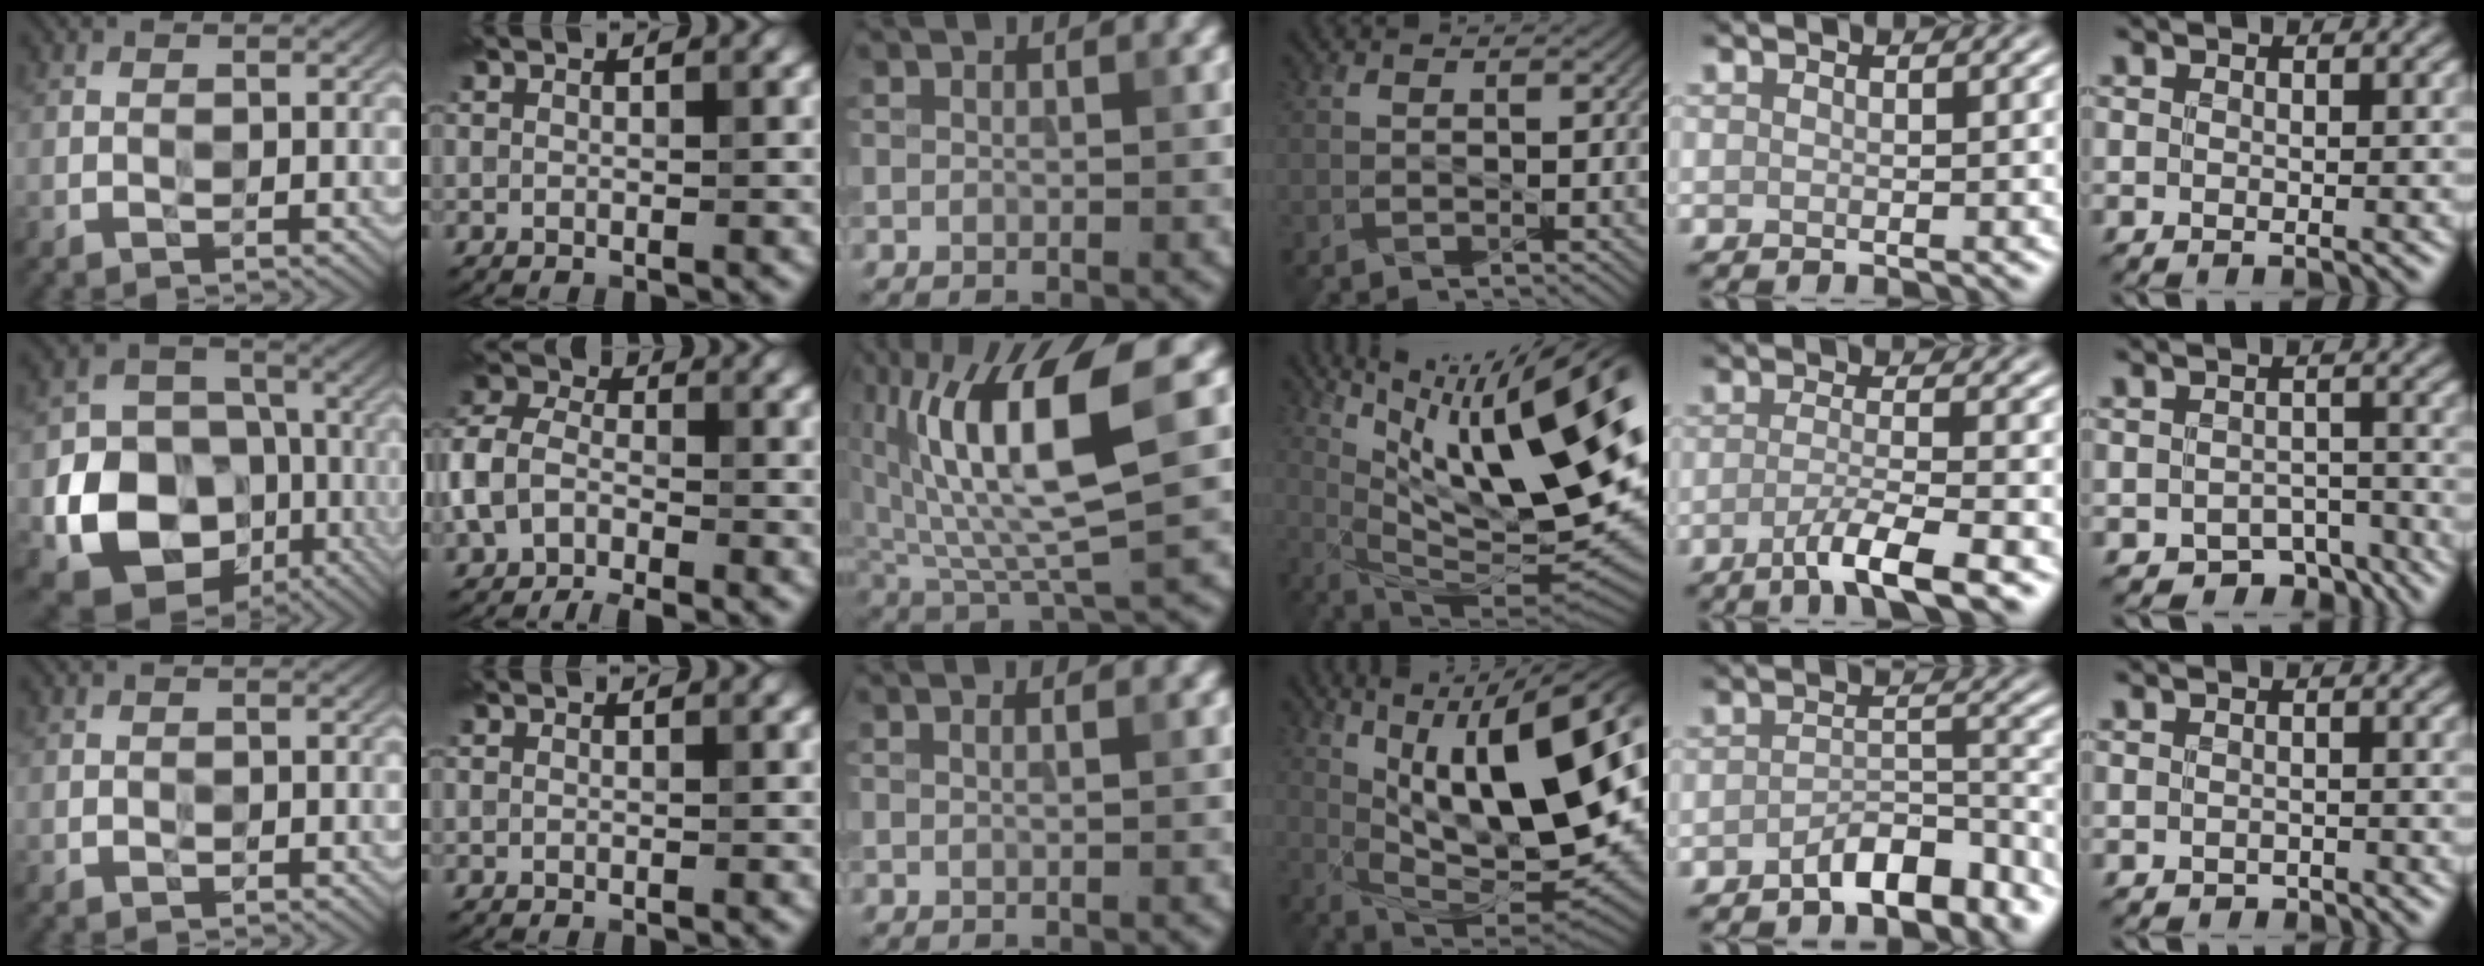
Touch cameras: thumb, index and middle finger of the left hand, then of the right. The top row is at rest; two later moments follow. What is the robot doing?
{"motion": "wipe", "object": "measuring cup"}